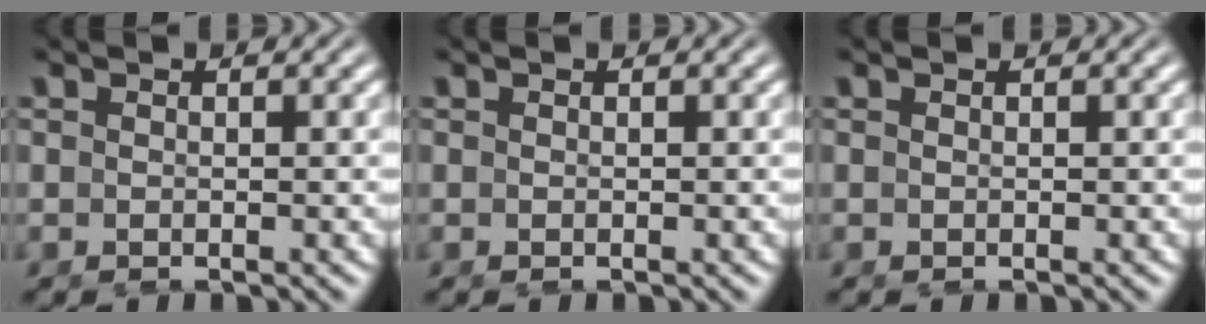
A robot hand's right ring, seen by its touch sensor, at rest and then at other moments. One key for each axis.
{"total": 0.0}
{"total": 0.0}